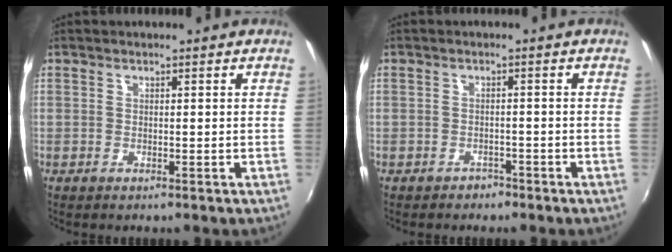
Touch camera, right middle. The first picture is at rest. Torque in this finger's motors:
{"motor_torque": [0.43, -0.36, -0.02, -0.01]}